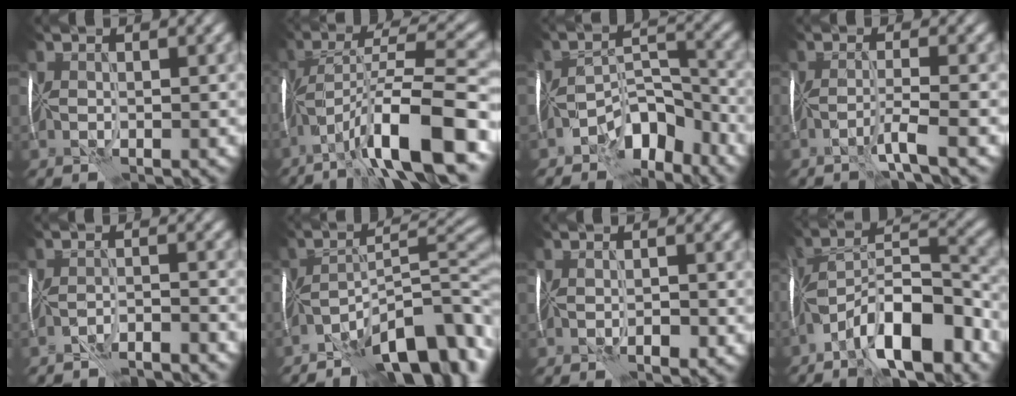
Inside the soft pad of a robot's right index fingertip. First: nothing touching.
{"total": 11.1, "force": [-6.1, 1.9, 9.1], "torque": [-0.148, 0.024, -0.109]}
{"total": 5.2, "force": [-4.2, 1.9, 2.5], "torque": [-0.025, 0.011, -0.085]}
{"total": 2.1, "force": [-1.3, -0.8, 1.4], "torque": [-0.022, 0.005, -0.042]}
{"total": 3.3, "force": [-3.3, -0.6, 0.3], "torque": [-0.003, 0.007, -0.059]}
{"total": 10.4, "force": [-7.0, 2.4, 7.2], "torque": [-0.097, 0.018, -0.131]}
{"total": 0.8, "force": [-0.4, 0.1, 0.7], "torque": [-0.016, 0.002, -0.009]}
{"total": 10.0, "force": [-6.4, 2.8, 7.2], "torque": [-0.107, 0.023, -0.123]}